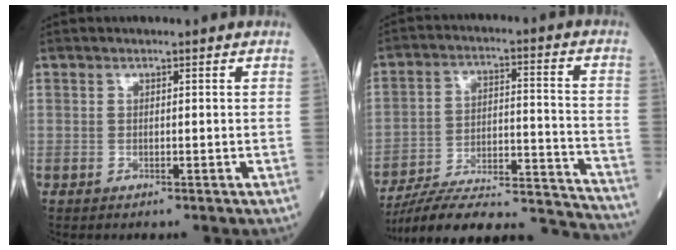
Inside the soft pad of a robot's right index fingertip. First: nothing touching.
{"total": 24.5, "force": [-23.2, 2.0, 7.9], "torque": [-0.085, 0.012, -0.334]}